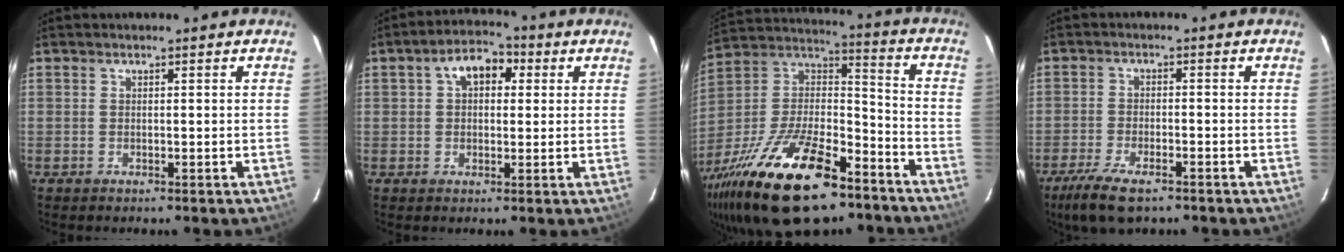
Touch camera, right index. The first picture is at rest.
{"total": 6.9, "force": [2.0, 4.4, 4.9], "torque": [-0.080, 0.031, 0.033]}
{"total": 29.8, "force": [-19.1, 11.8, 19.6], "torque": [-0.384, -0.016, -0.310]}
{"total": 9.1, "force": [-6.4, 3.1, 5.7], "torque": [-0.139, -0.024, -0.117]}